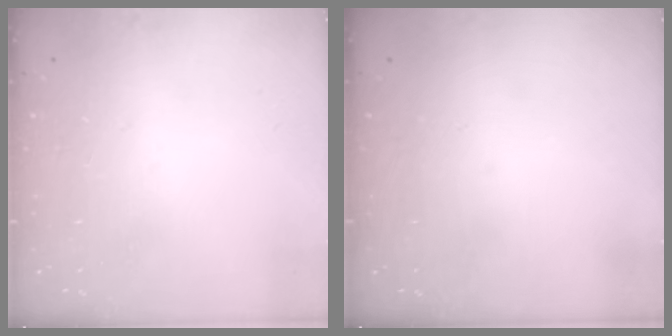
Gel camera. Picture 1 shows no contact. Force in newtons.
{"total": 0.0}